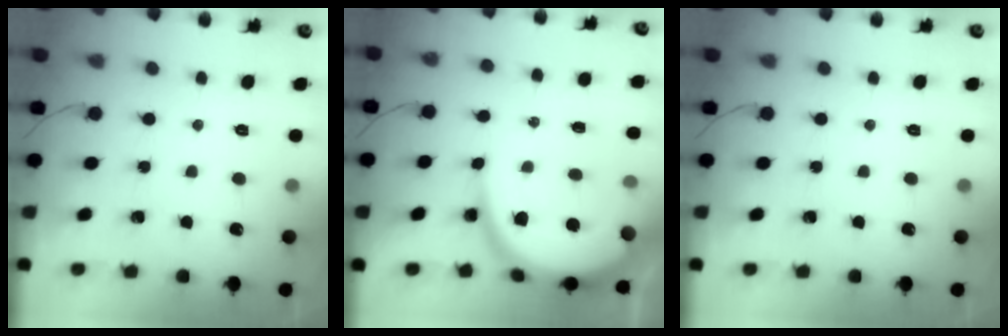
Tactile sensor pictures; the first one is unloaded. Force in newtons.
{"total": 13.1, "press": 13.0, "slide": 1.0}
{"total": 0.0}